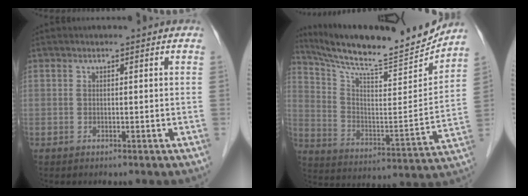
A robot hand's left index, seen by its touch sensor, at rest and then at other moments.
{"total": 19.9, "force": [18.6, 1.2, 7.0], "torque": [-0.132, -0.044, 0.289]}